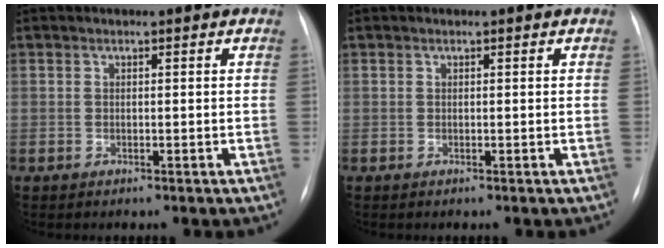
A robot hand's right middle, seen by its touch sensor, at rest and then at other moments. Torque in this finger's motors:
{"motor_torque": [0.34, -0.05, 0.10, 0.01]}